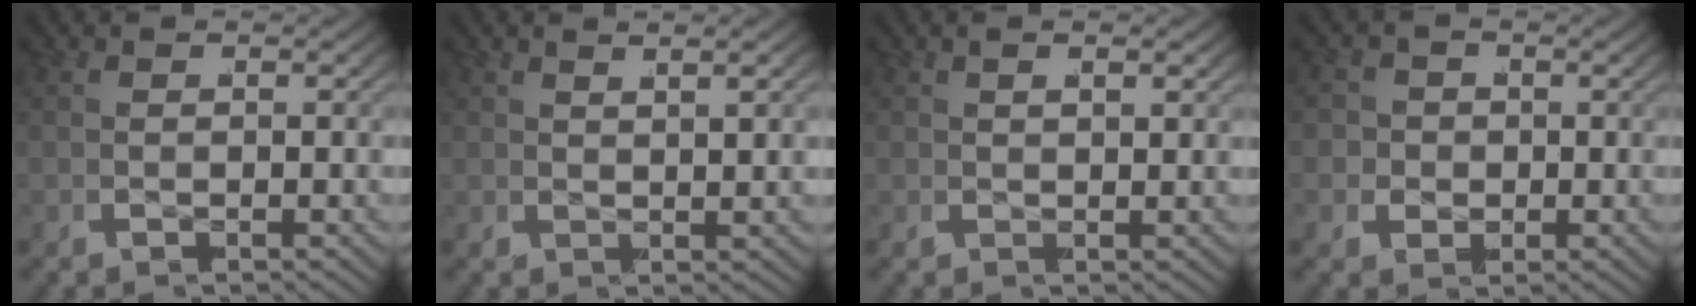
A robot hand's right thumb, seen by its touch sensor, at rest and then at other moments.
{"total": 2.0, "force": [1.2, -1.6, 0.0], "torque": [0.004, 0.015, 0.021]}
{"total": 1.2, "force": [0.8, -0.9, 0.0], "torque": [0.007, 0.011, 0.013]}
{"total": 3.6, "force": [0.0, 3.3, 1.4], "torque": [-0.031, -0.012, 0.004]}